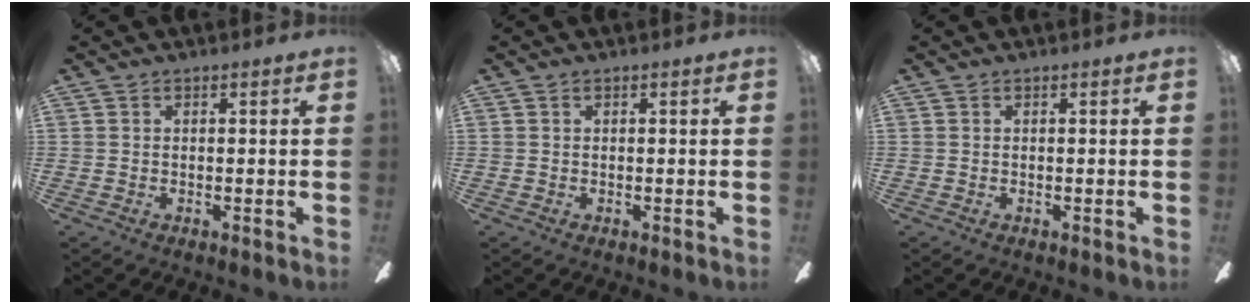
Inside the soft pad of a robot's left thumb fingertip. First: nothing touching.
{"total": 0.0}
{"total": 0.0}